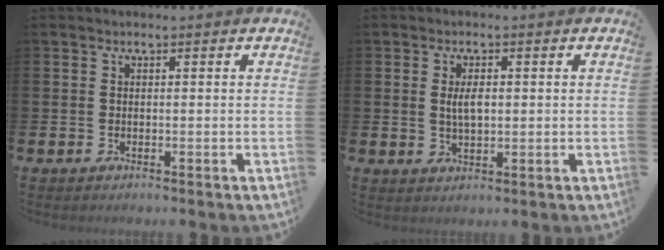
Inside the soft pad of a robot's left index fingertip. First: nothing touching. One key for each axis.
{"total": 3.0, "fx": 0.7, "fy": 1.4, "fz": 2.5, "tx": -0.042, "ty": 0.003, "tz": 0.007}